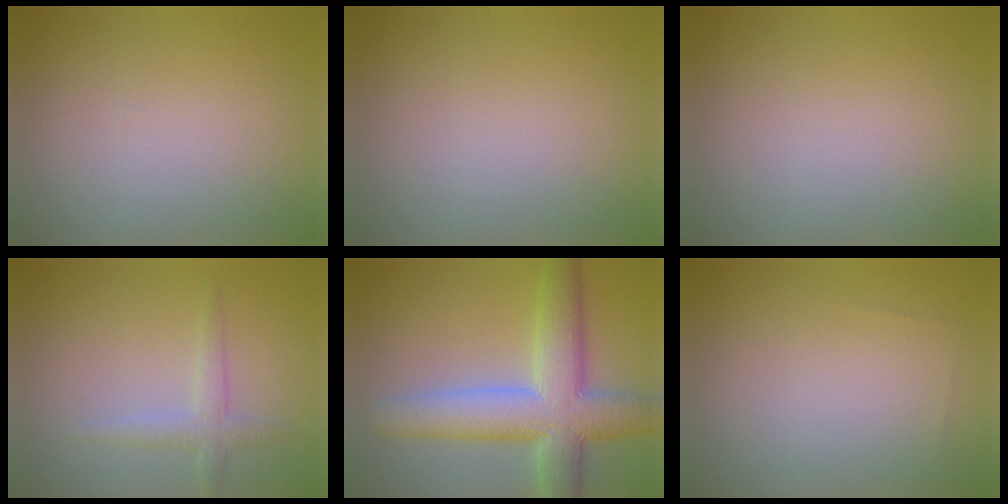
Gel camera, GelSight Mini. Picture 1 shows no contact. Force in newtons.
{"total": 0.0}
{"total": 0.0}
{"total": 2.0, "press": 2.0, "slide": 0.1}
{"total": 9.3, "press": 9.3, "slide": 0.7}
{"total": 0.0}